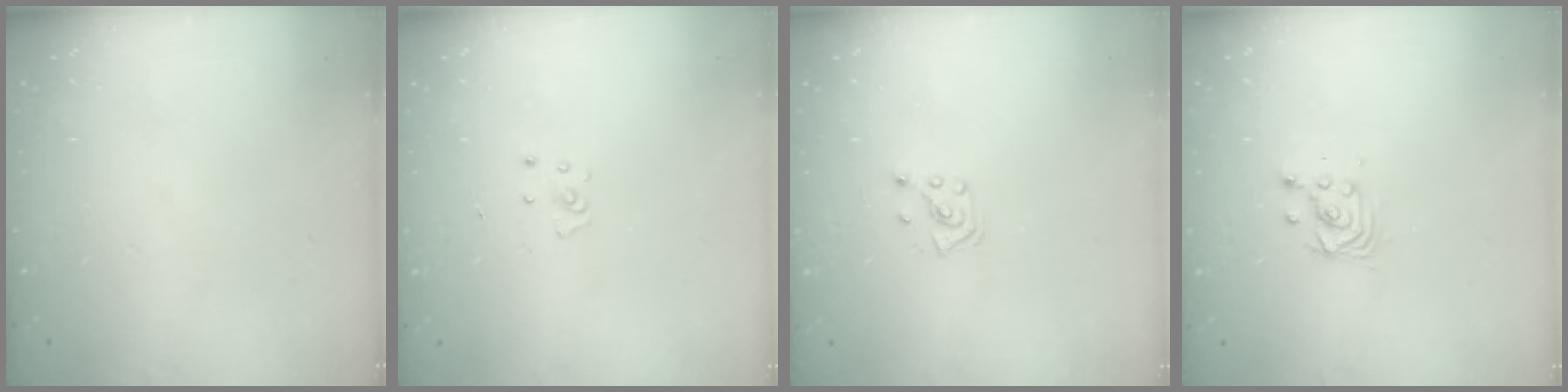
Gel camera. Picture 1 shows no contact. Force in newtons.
{"total": 2.7, "press": 2.7, "slide": 0.3}
{"total": 3.8, "press": 3.8, "slide": 0.4}
{"total": 3.4, "press": 3.4, "slide": 0.2}